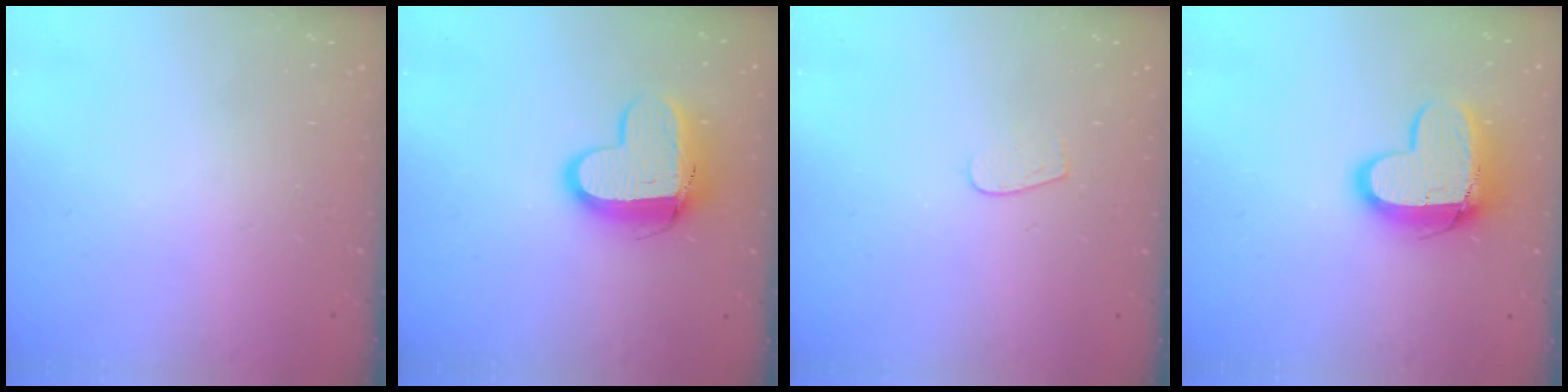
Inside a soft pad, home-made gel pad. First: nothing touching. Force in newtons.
{"total": 12.4, "press": 12.4, "slide": 1.2}
{"total": 3.1, "press": 3.1, "slide": 0.2}
{"total": 13.2, "press": 13.2, "slide": 1.2}